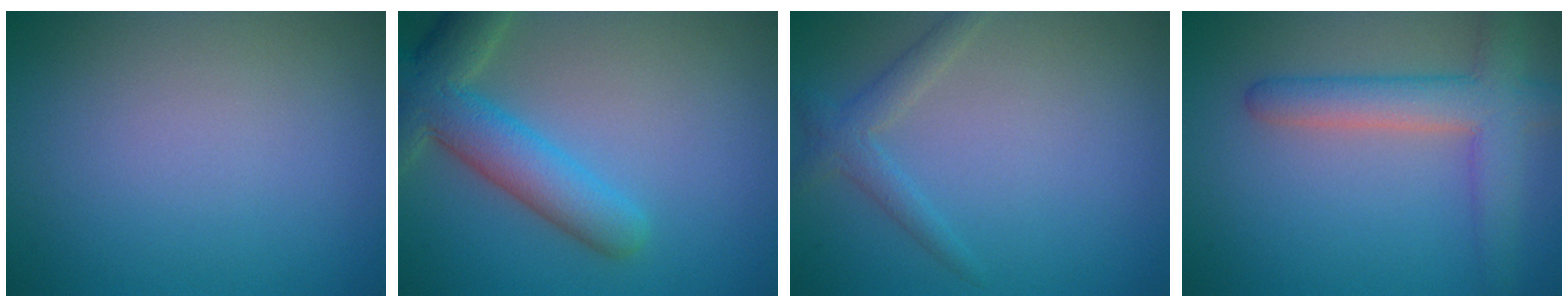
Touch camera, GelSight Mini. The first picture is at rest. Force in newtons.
{"total": 6.5, "press": 6.4, "slide": 0.5}
{"total": 2.0, "press": 2.0, "slide": 0.1}
{"total": 4.9, "press": 4.9, "slide": 0.3}